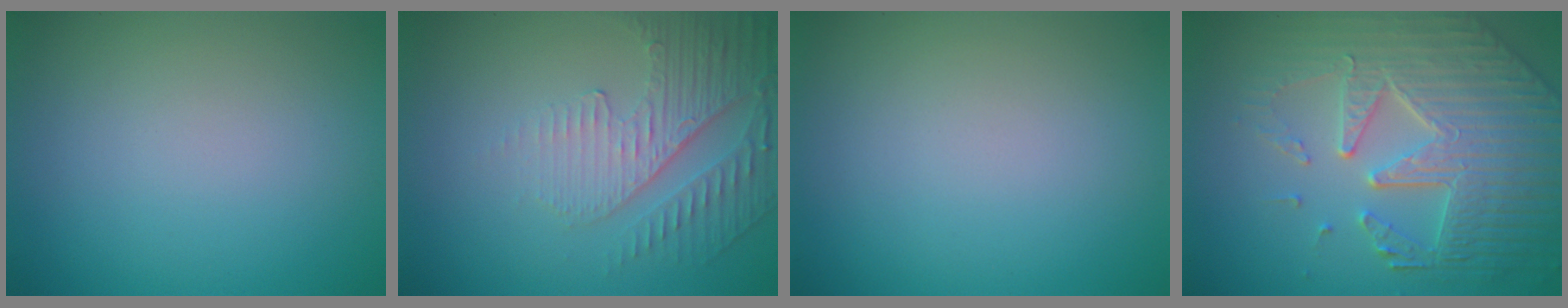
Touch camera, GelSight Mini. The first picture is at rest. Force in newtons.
{"total": 5.0, "press": 3.4, "slide": 3.7}
{"total": 0.0}
{"total": 7.4, "press": 5.8, "slide": 4.6}